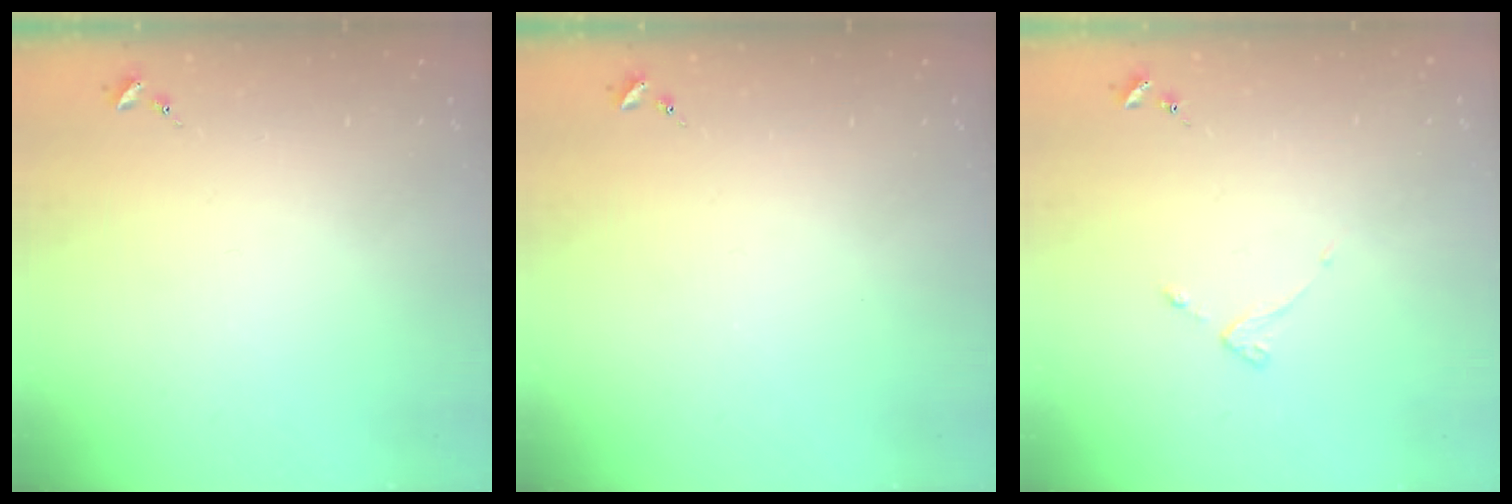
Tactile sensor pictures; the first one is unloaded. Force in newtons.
{"total": 0.0}
{"total": 2.6, "press": 2.6, "slide": 0.5}